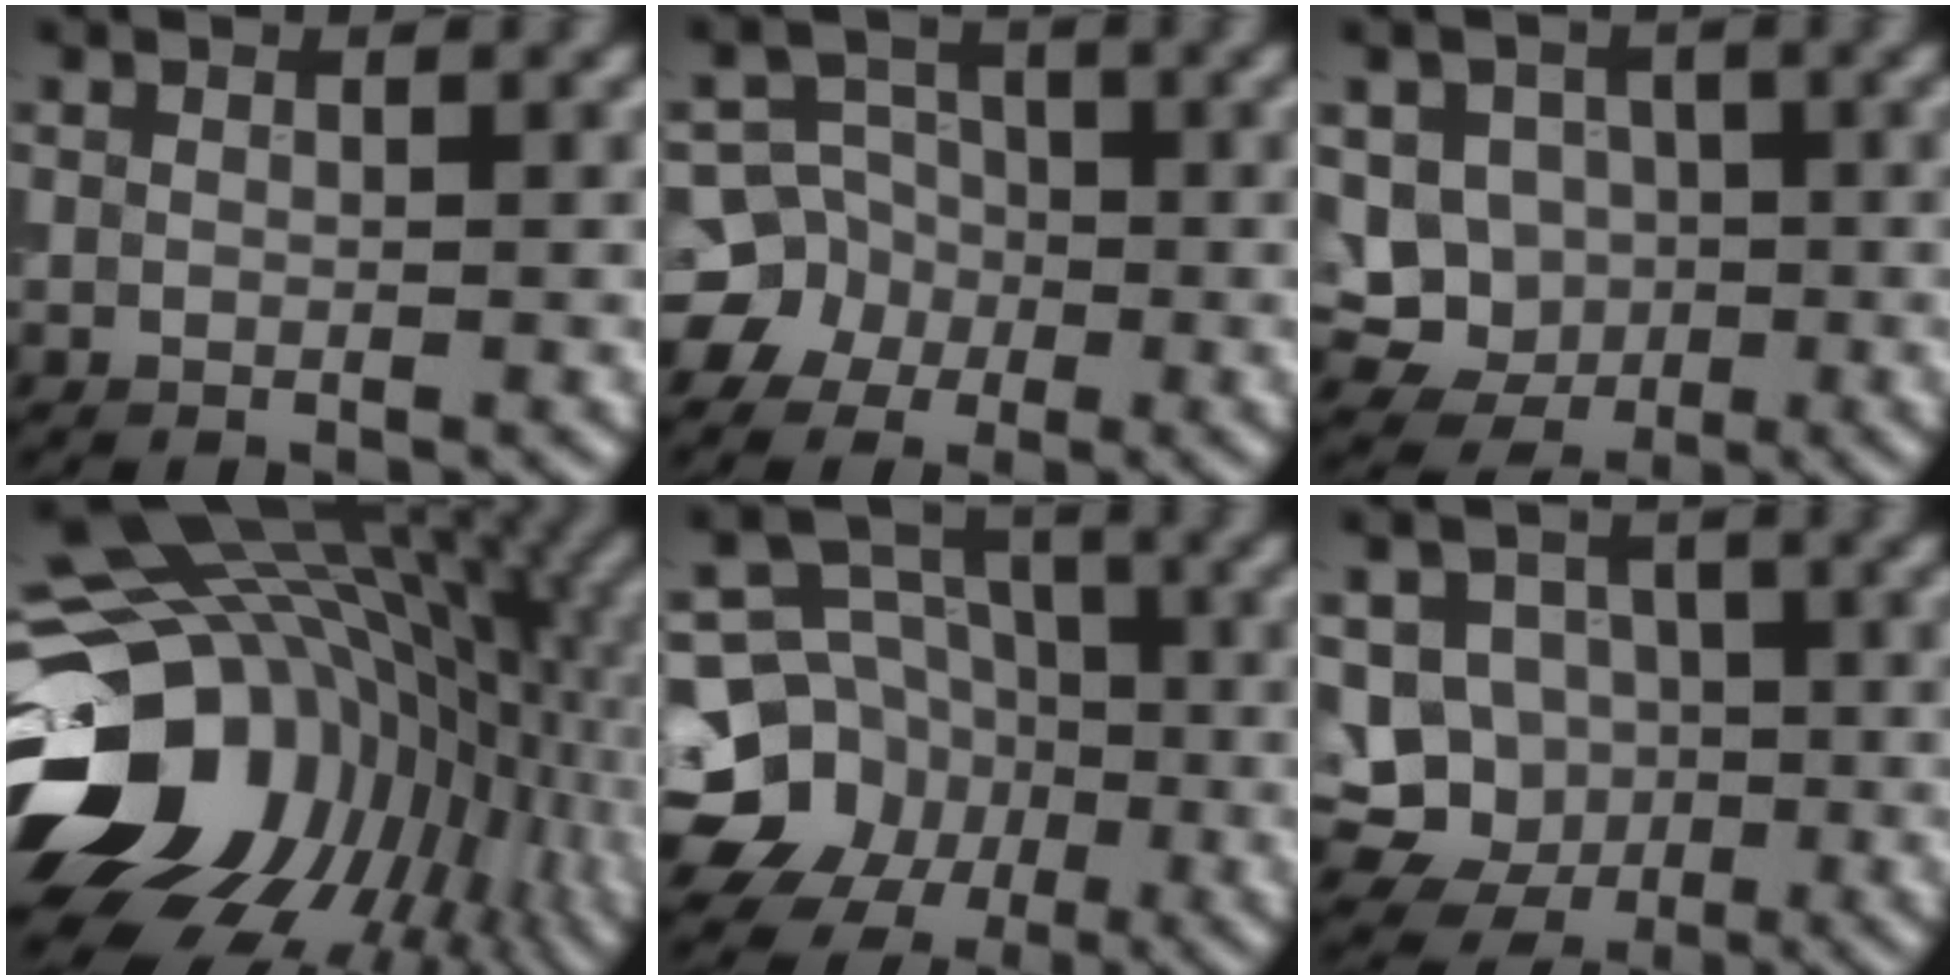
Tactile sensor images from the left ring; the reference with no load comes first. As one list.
[{"total": 6.2, "force": [-2.4, 5.6, 0.7], "torque": [0.004, 0.006, -0.061]}, {"total": 6.8, "force": [-0.4, 6.4, 2.3], "torque": [-0.030, 0.024, -0.040]}, {"total": 18.3, "force": [-1.7, 14.3, 11.3], "torque": [-0.212, -0.046, 0.012]}, {"total": 9.1, "force": [-3.1, 8.1, 2.9], "torque": [-0.040, 0.006, -0.084]}, {"total": 7.9, "force": [-1.7, 7.4, 2.2], "torque": [-0.018, 0.022, -0.061]}]